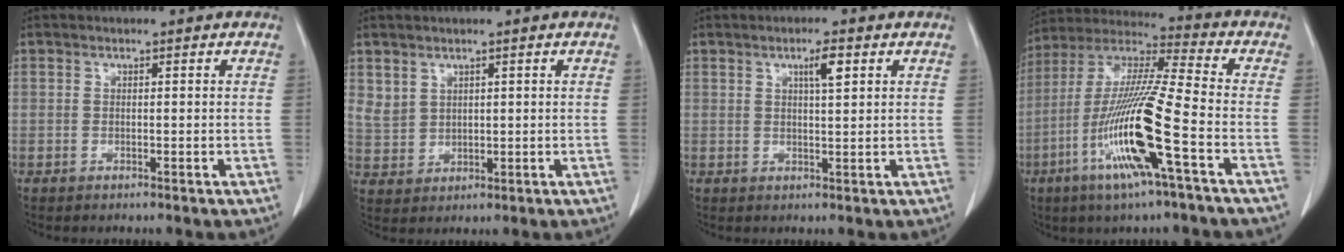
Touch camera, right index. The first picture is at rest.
{"total": 3.6, "force": [2.3, 2.6, 1.1], "torque": [-0.023, -0.003, 0.058]}
{"total": 3.2, "force": [1.4, 0.4, 2.8], "torque": [-0.046, -0.001, 0.023]}
{"total": 17.0, "force": [-6.1, -0.3, 15.9], "torque": [-0.324, -0.016, -0.123]}